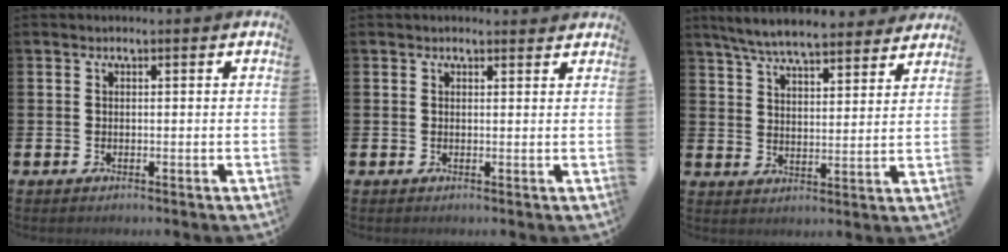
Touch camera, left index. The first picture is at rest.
{"total": 1.0, "force": [0.9, 0.4, 0.1], "torque": [0.008, 0.000, 0.015]}
{"total": 7.3, "force": [6.9, 1.1, 2.1], "torque": [-0.061, -0.039, 0.122]}